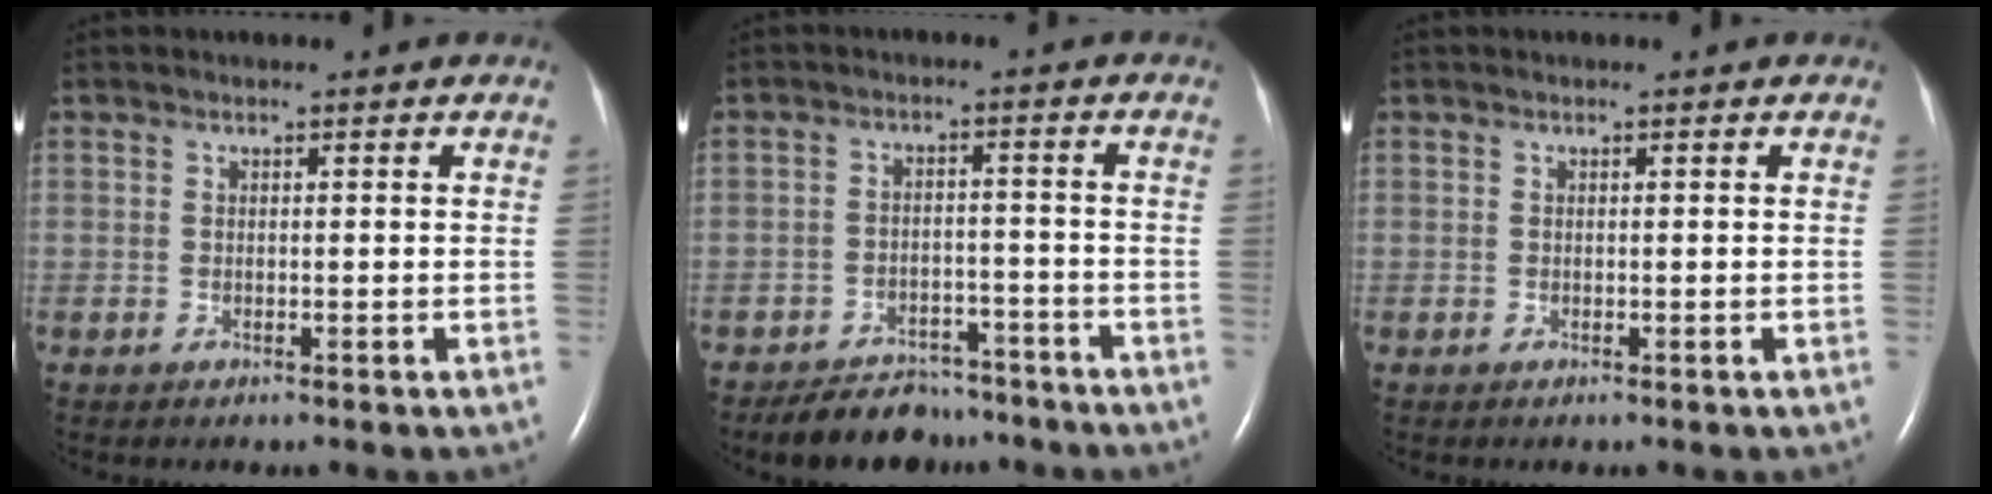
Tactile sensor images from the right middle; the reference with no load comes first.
{"total": 7.6, "force": [-6.7, 3.3, 1.4], "torque": [-0.018, 0.003, -0.103]}
{"total": 0.0}